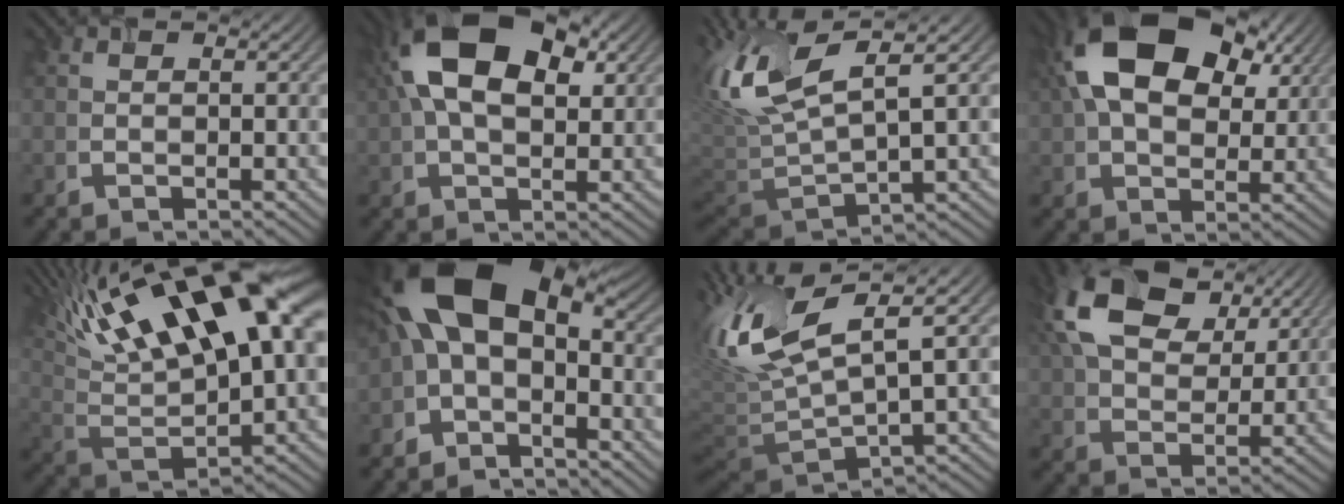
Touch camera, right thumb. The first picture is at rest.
{"total": 14.3, "force": [4.3, 8.2, 10.9], "torque": [-0.209, 0.030, 0.060]}
{"total": 11.9, "force": [3.3, 4.3, 10.6], "torque": [-0.254, 0.010, 0.063]}
{"total": 17.1, "force": [6.0, 10.5, 12.2], "torque": [-0.241, 0.028, 0.097]}
{"total": 20.6, "force": [10.2, 7.2, 16.5], "torque": [-0.310, 0.050, 0.178]}
{"total": 13.9, "force": [-0.3, 8.2, 11.1], "torque": [-0.221, -0.001, -0.016]}
{"total": 14.5, "force": [2.8, 5.4, 13.1], "torque": [-0.308, 0.009, 0.057]}
{"total": 15.4, "force": [7.5, 8.9, 10.1], "torque": [-0.221, 0.021, 0.135]}